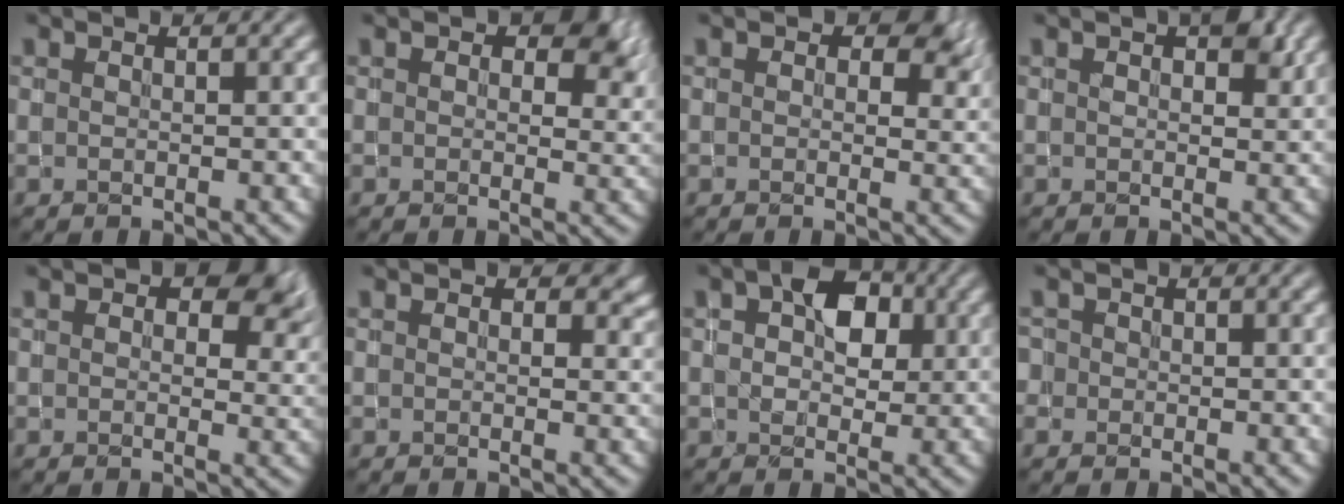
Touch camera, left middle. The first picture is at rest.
{"total": 5.1, "force": [1.8, 3.3, 3.3], "torque": [-0.042, -0.006, 0.025]}
{"total": 4.6, "force": [1.7, 3.2, 2.9], "torque": [-0.038, -0.007, 0.022]}
{"total": 2.6, "force": [1.1, 1.5, 1.8], "torque": [-0.022, 0.002, 0.021]}
{"total": 6.4, "force": [2.2, 4.1, 4.4], "torque": [-0.054, -0.004, 0.033]}
{"total": 2.5, "force": [1.1, 1.8, 1.3], "torque": [-0.017, -0.002, 0.014]}
{"total": 4.7, "force": [1.2, 3.3, 3.2], "torque": [-0.050, 0.009, 0.012]}
{"total": 0.9, "force": [-0.3, 0.8, -0.2], "torque": [0.010, 0.002, -0.010]}